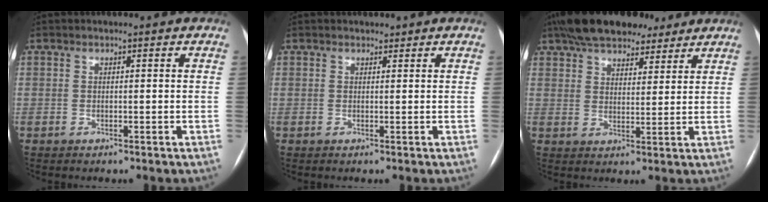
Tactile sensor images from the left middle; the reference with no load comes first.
{"total": 1.0, "force": [0.9, 0.5, 0.0], "torque": [-0.003, -0.004, 0.012]}
{"total": 14.8, "force": [11.7, 6.1, 6.9], "torque": [-0.118, 0.045, 0.178]}